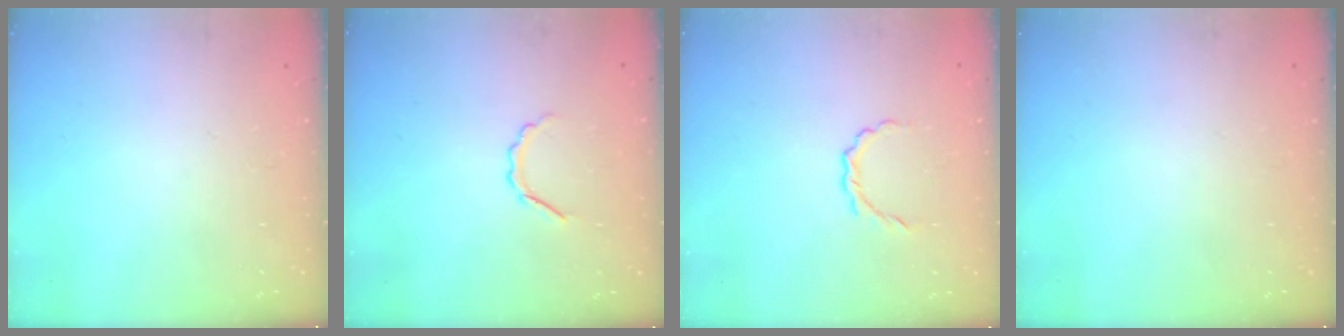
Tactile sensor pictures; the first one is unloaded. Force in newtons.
{"total": 3.6, "press": 3.5, "slide": 0.7}
{"total": 3.6, "press": 3.4, "slide": 1.2}
{"total": 0.0}